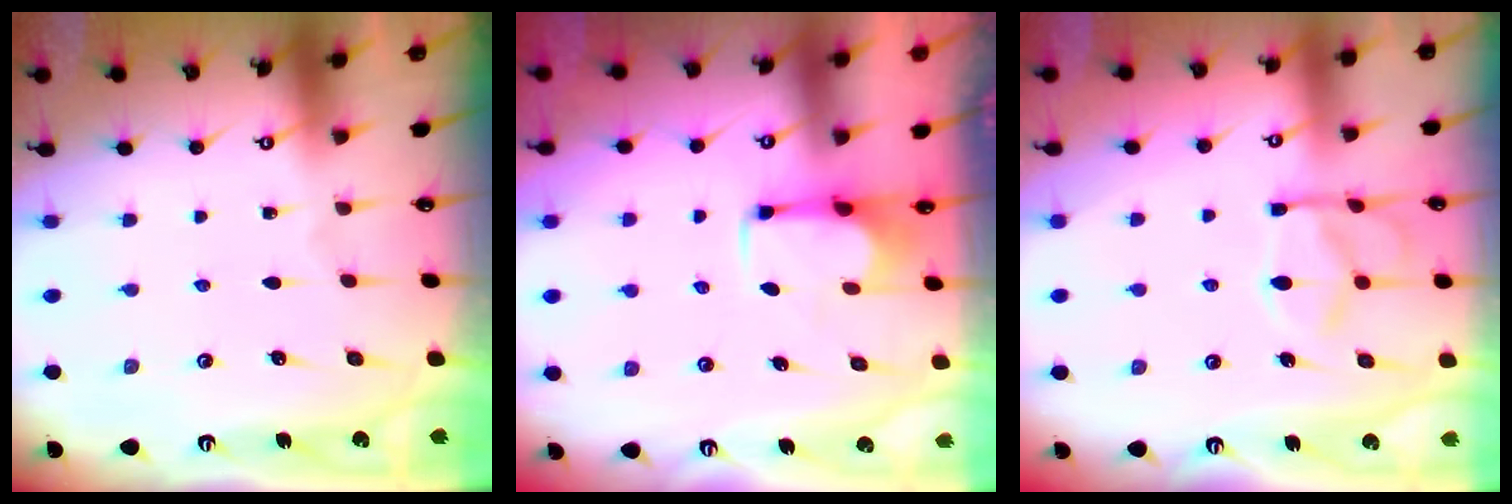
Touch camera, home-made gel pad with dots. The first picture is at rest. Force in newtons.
{"total": 2.8, "press": 2.6, "slide": 0.8}
{"total": 13.0, "press": 12.9, "slide": 1.4}